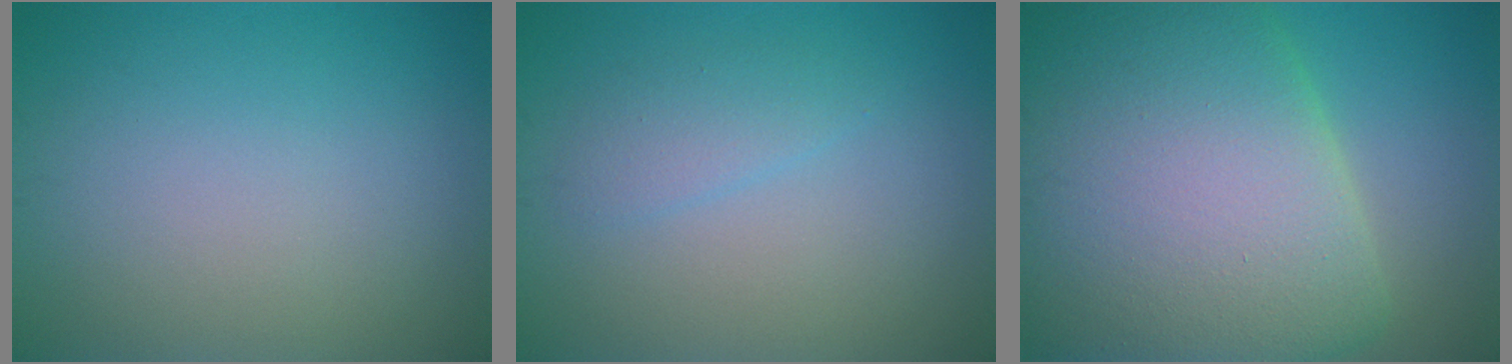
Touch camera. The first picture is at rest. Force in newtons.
{"total": 1.6, "press": 1.6, "slide": 0.1}
{"total": 17.0, "press": 17.0, "slide": 0.7}